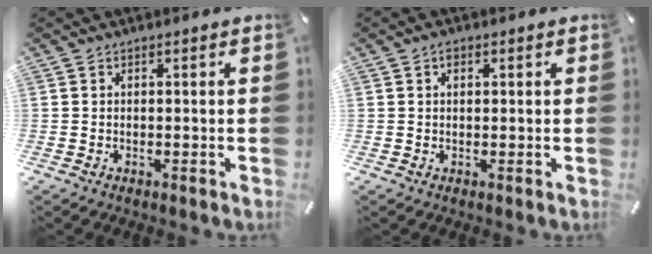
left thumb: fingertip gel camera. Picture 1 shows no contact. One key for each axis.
{"total": 1.4, "fx": 0.6, "fy": 0.9, "fz": 0.9, "tx": -0.018, "ty": 0.005, "tz": 0.010}